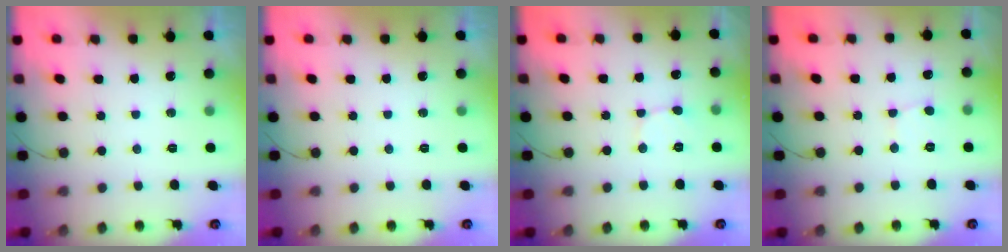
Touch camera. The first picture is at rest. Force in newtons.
{"total": 0.0}
{"total": 2.5, "press": 2.5, "slide": 0.3}
{"total": 2.2, "press": 2.2, "slide": 0.2}